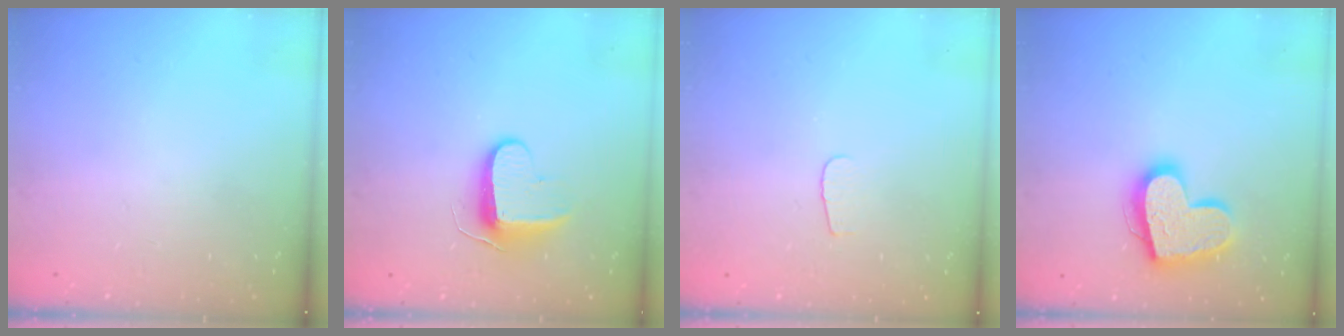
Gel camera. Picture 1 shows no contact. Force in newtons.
{"total": 9.1, "press": 9.1, "slide": 0.8}
{"total": 3.5, "press": 3.5, "slide": 0.4}
{"total": 17.6, "press": 17.6, "slide": 1.4}